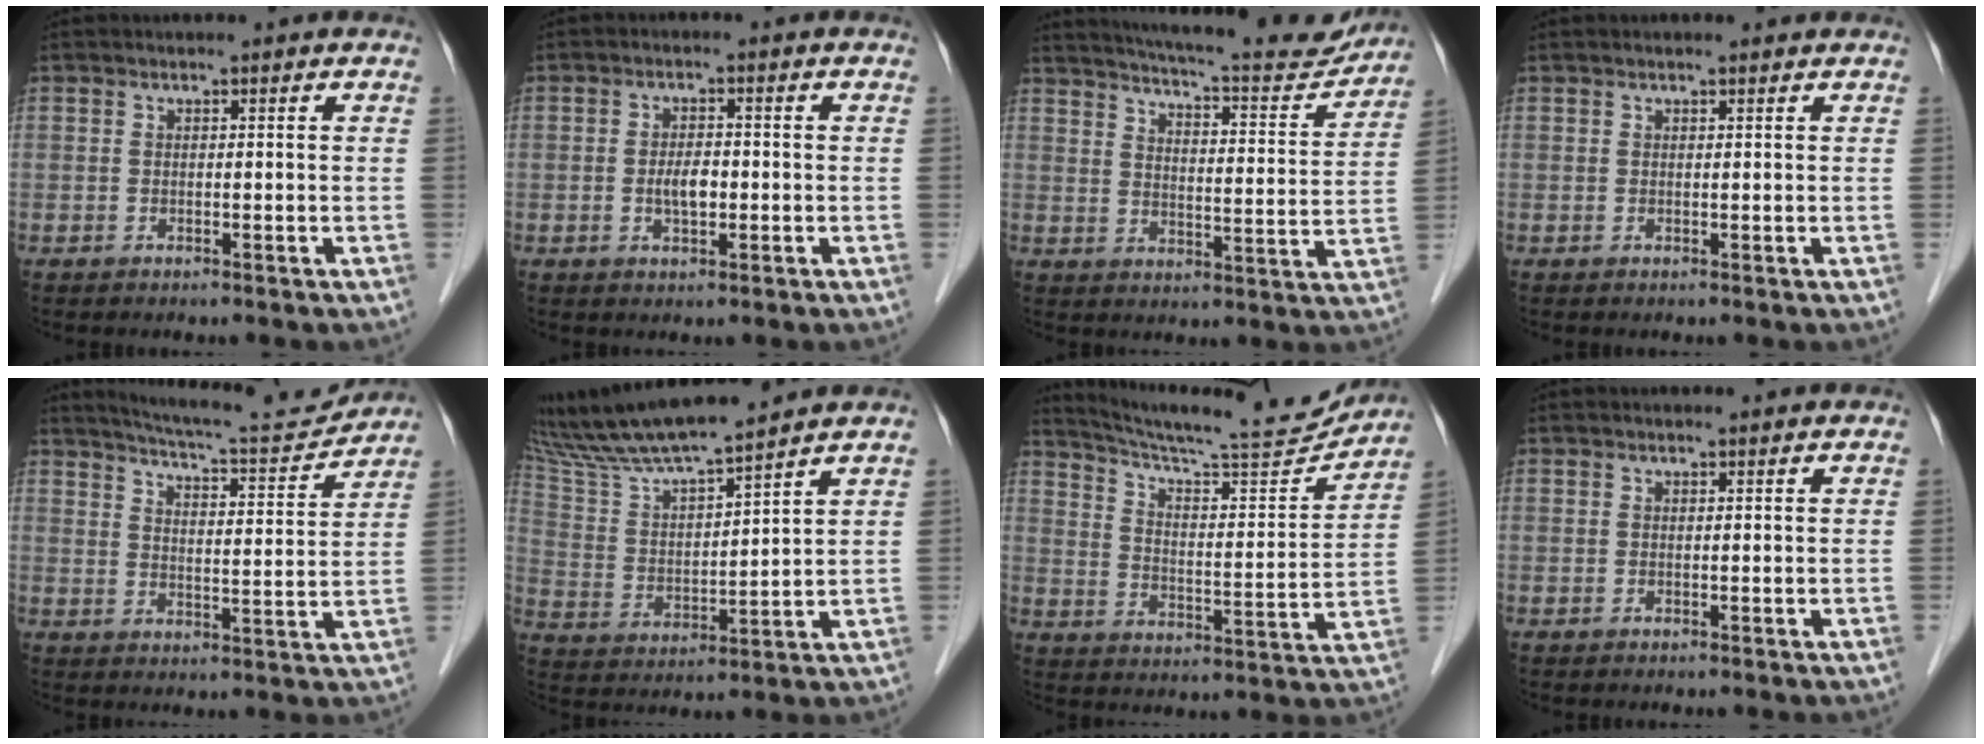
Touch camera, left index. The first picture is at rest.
{"total": 3.2, "force": [-0.6, 1.4, 2.8], "torque": [-0.053, 0.001, -0.011]}
{"total": 18.7, "force": [17.4, 2.3, 6.7], "torque": [-0.102, -0.030, 0.224]}
{"total": 1.0, "force": [0.9, 0.1, 0.4], "torque": [-0.009, 0.010, 0.014]}
{"total": 12.9, "force": [12.4, 0.2, 3.6], "torque": [-0.060, -0.006, 0.173]}
{"total": 13.2, "force": [12.1, -0.4, 5.4], "torque": [-0.115, 0.011, 0.228]}
{"total": 18.5, "force": [17.6, 0.4, 5.7], "torque": [-0.100, -0.043, 0.250]}
{"total": 1.0, "force": [0.9, 0.0, 0.3], "torque": [-0.006, 0.007, 0.013]}